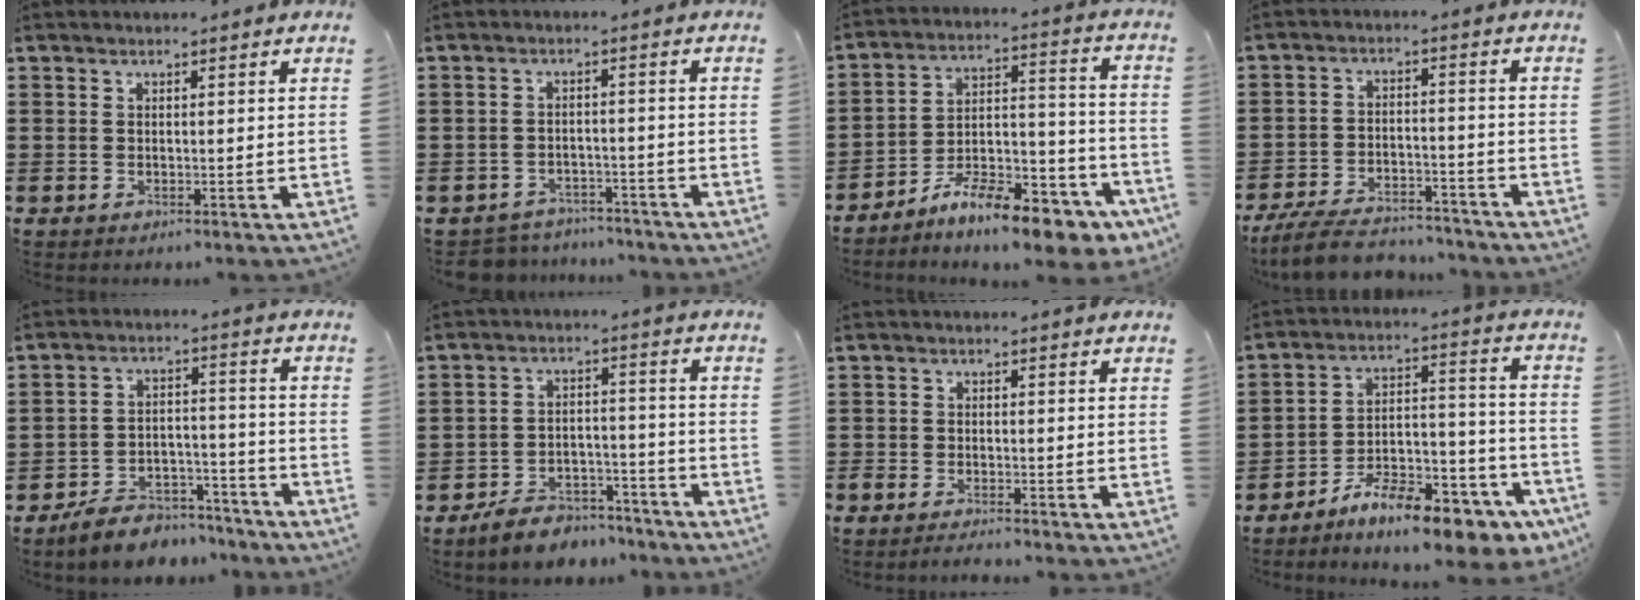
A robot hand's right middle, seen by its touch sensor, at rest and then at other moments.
{"total": 3.3, "force": [-3.3, 0.6, -0.4], "torque": [-0.001, 0.003, -0.072]}
{"total": 11.9, "force": [-10.2, 2.2, 5.7], "torque": [-0.085, 0.040, -0.190]}
{"total": 7.3, "force": [-6.7, 1.5, 2.4], "torque": [-0.045, 0.015, -0.130]}
{"total": 6.7, "force": [-6.4, 1.8, 0.8], "torque": [-0.010, 0.026, -0.127]}
{"total": 6.1, "force": [-5.8, 1.5, 0.7], "torque": [-0.010, 0.024, -0.117]}
{"total": 2.0, "force": [-2.0, 0.1, 0.0], "torque": [-0.006, 0.001, -0.042]}
{"total": 11.2, "force": [-9.8, 2.1, 5.0], "torque": [-0.069, 0.042, -0.185]}